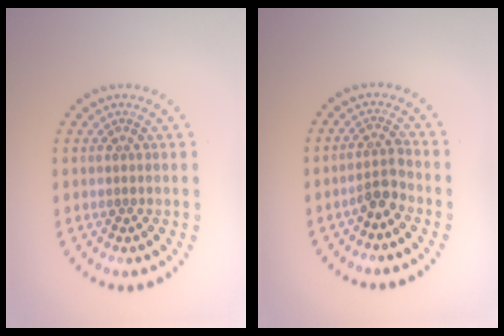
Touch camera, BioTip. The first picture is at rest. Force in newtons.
{"total": 2.3, "press": 1.8, "slide": 1.4}